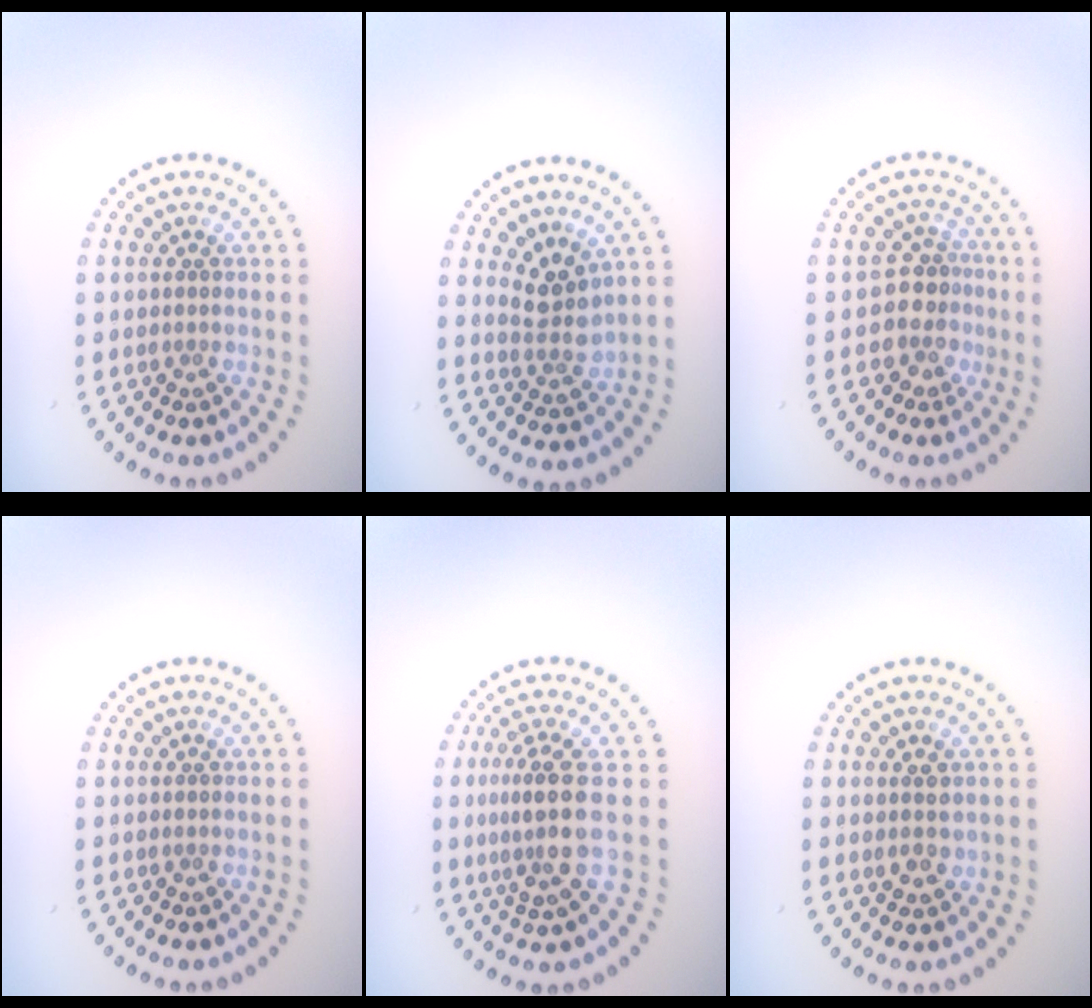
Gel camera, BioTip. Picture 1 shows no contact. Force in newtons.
{"total": 2.7, "press": 2.4, "slide": 1.3}
{"total": 3.0, "press": 2.2, "slide": 2.0}
{"total": 0.0}
{"total": 3.8, "press": 2.9, "slide": 2.5}
{"total": 1.7, "press": 1.7, "slide": 0.4}